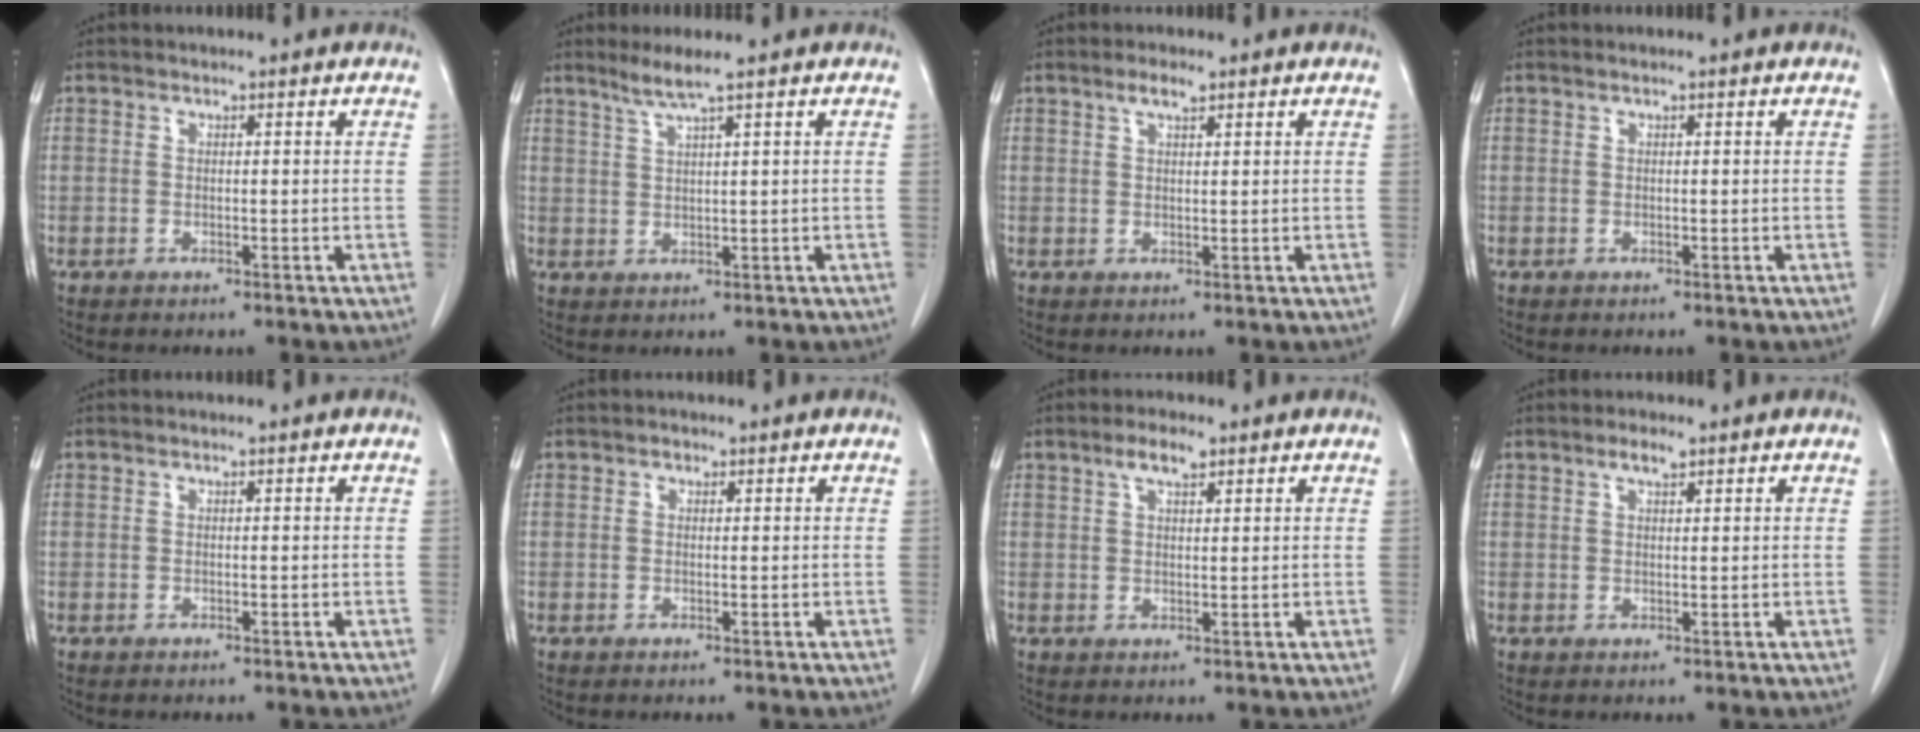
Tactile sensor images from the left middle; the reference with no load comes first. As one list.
[{"total": 3.3, "force": [2.3, -0.9, 2.2], "torque": [-0.051, -0.004, 0.050]}, {"total": 2.1, "force": [1.4, 0.4, 1.5], "torque": [-0.033, 0.004, 0.027]}, {"total": 0.0}, {"total": 0.0}, {"total": 0.5, "force": [0.3, 0.4, 0.2], "torque": [-0.003, -0.001, 0.004]}, {"total": 3.3, "force": [2.1, 0.9, 2.4], "torque": [-0.049, 0.006, 0.039]}, {"total": 2.0, "force": [1.4, 0.5, 1.4], "torque": [-0.030, 0.003, 0.025]}]